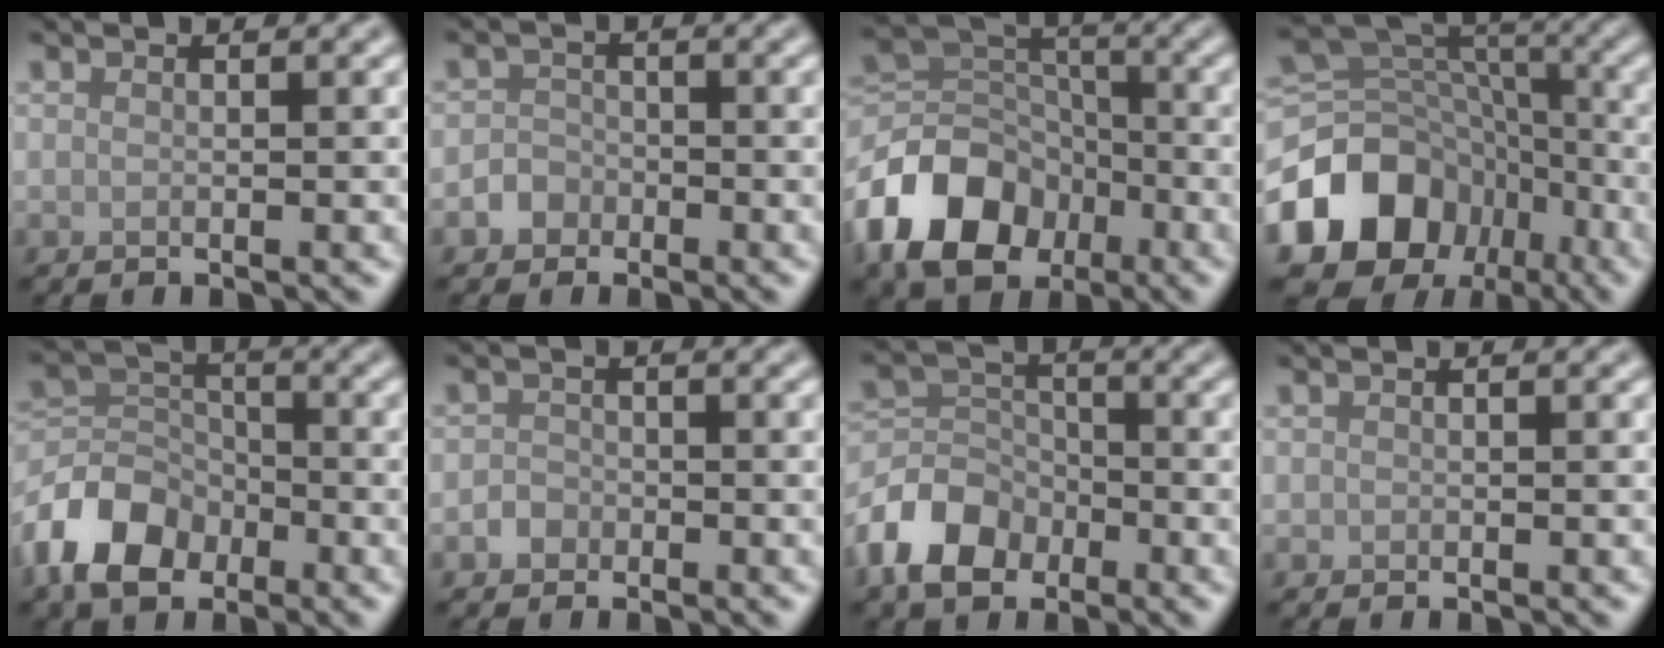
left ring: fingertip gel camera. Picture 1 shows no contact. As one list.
[{"total": 1.7, "force": [-0.9, 1.4, 0.2], "torque": [0.007, 0.006, -0.023]}, {"total": 10.3, "force": [-5.3, 7.0, 5.4], "torque": [-0.102, -0.005, -0.114]}, {"total": 13.0, "force": [-5.7, 10.3, 5.6], "torque": [-0.124, 0.000, -0.099]}, {"total": 6.6, "force": [-3.7, 4.4, 3.3], "torque": [-0.064, 0.003, -0.089]}, {"total": 1.3, "force": [-0.7, 1.1, 0.2], "torque": [0.003, 0.003, -0.014]}, {"total": 5.6, "force": [-3.1, 3.9, 2.6], "torque": [-0.052, 0.002, -0.076]}, {"total": 0.0}]